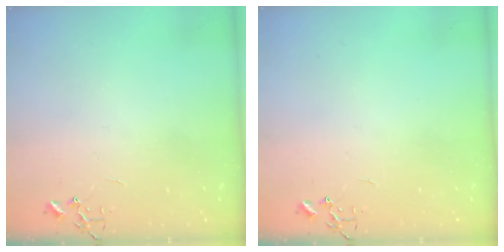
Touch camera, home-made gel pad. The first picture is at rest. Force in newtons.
{"total": 0.0}